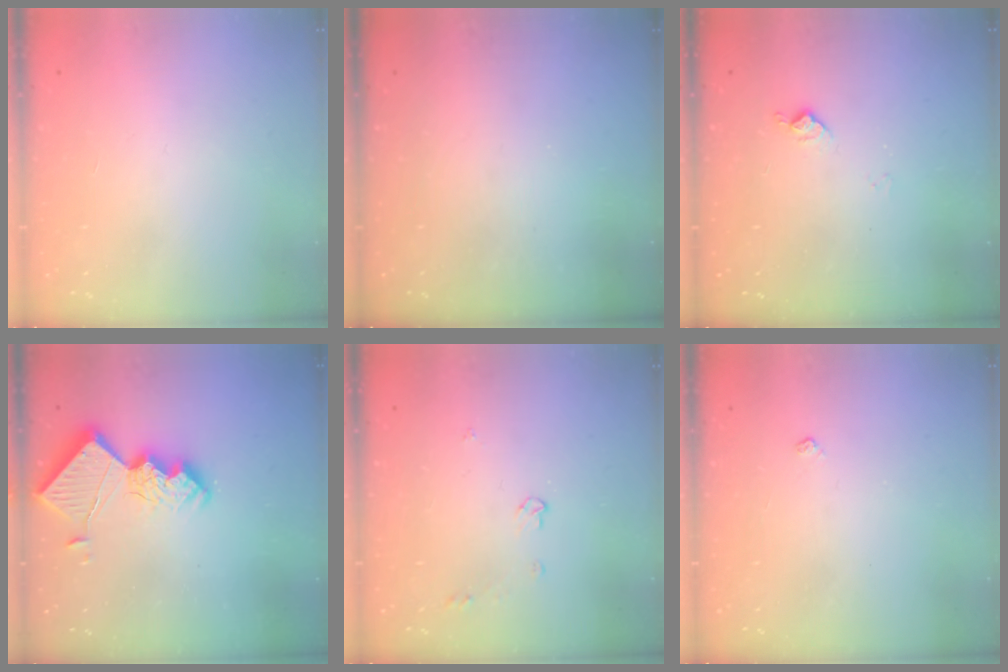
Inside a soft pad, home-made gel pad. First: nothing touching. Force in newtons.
{"total": 0.0}
{"total": 6.0, "press": 5.9, "slide": 0.9}
{"total": 15.8, "press": 15.8, "slide": 0.8}
{"total": 4.4, "press": 4.3, "slide": 0.8}
{"total": 3.3, "press": 3.2, "slide": 0.5}